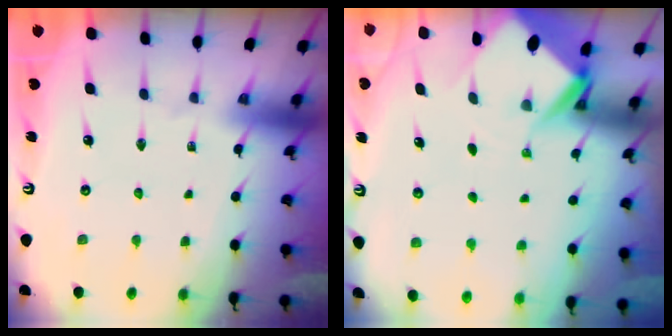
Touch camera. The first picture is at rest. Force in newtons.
{"total": 5.0, "press": 5.0, "slide": 0.6}